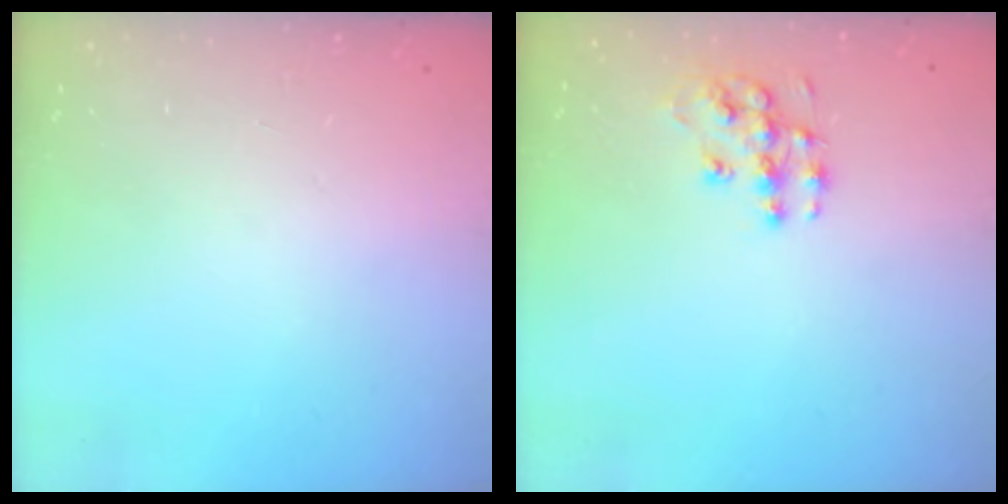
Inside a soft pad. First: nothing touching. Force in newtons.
{"total": 10.0, "press": 10.0, "slide": 0.9}